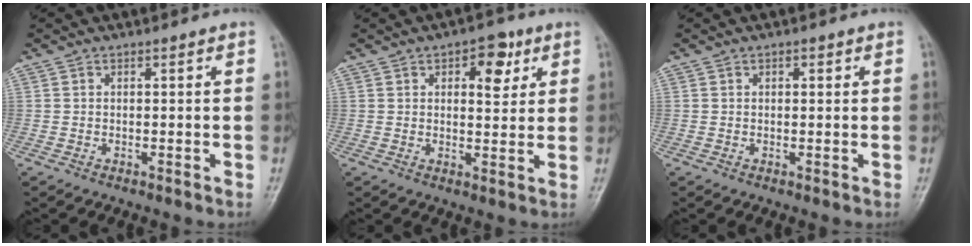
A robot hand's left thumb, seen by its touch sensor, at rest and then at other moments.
{"total": 6.8, "force": [3.1, 3.7, 4.8], "torque": [-0.037, -0.010, 0.037]}
{"total": 1.1, "force": [0.5, 0.6, 0.7], "torque": [-0.007, 0.001, 0.005]}